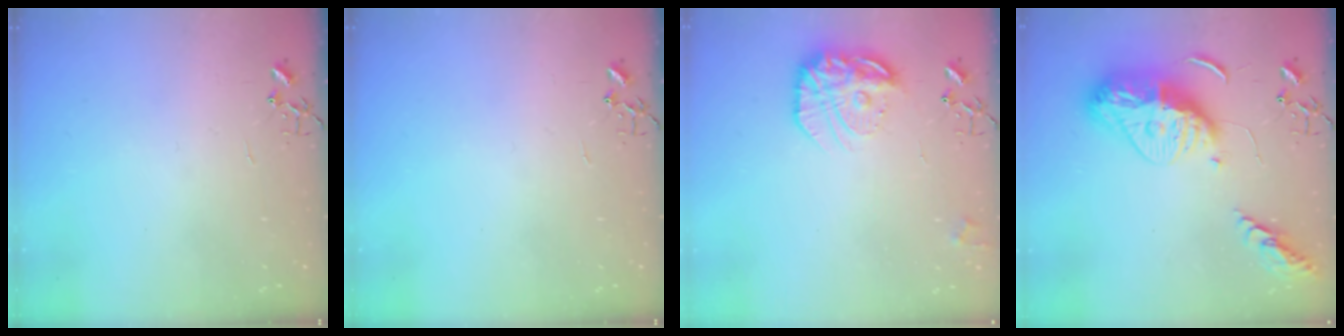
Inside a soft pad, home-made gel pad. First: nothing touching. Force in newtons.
{"total": 0.0}
{"total": 17.1, "press": 17.0, "slide": 1.2}
{"total": 16.9, "press": 16.8, "slide": 1.6}